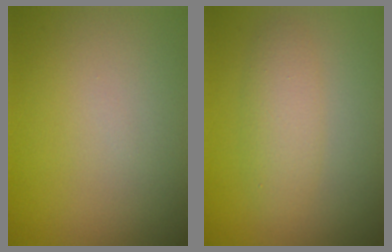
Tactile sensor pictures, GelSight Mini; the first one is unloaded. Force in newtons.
{"total": 2.8, "press": 2.8, "slide": 0.1}